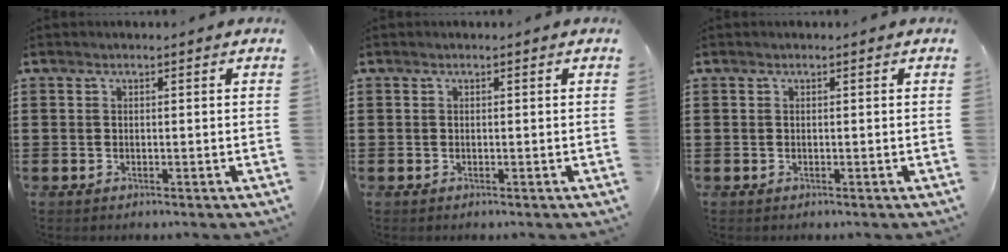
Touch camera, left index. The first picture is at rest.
{"total": 0.0}
{"total": 0.0}